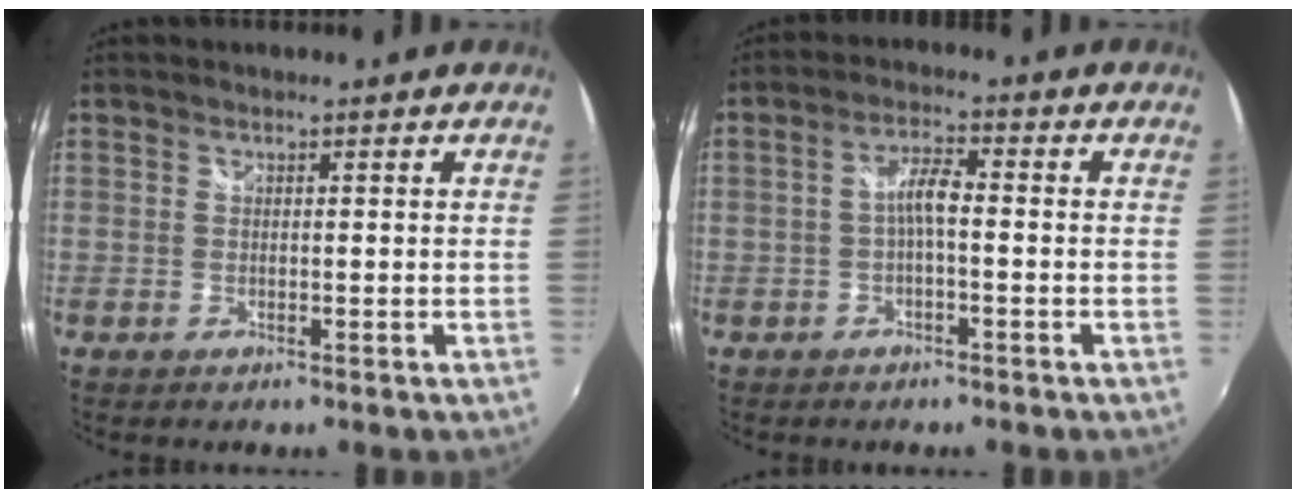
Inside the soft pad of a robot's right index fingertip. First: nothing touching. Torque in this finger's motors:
{"motor_torque": [0.79, -0.22, 0.39, 0.10]}